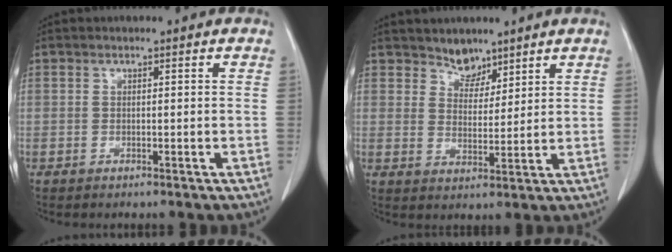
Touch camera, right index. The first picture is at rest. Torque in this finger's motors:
{"motor_torque": [-0.33, 0.43, -0.09, -0.01]}